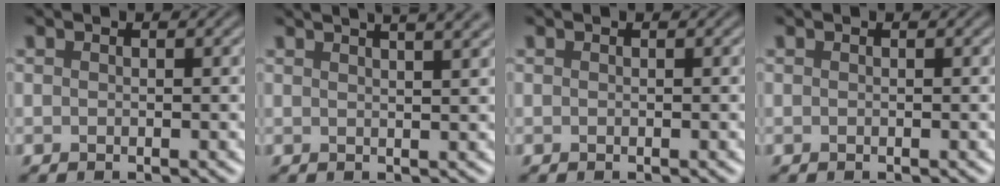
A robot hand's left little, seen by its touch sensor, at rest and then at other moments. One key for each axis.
{"total": 8.0, "fx": 5.3, "fy": 3.4, "fz": 5.0, "tx": -0.021, "ty": 0.057, "tz": 0.031}
{"total": 0.0}
{"total": 0.0}